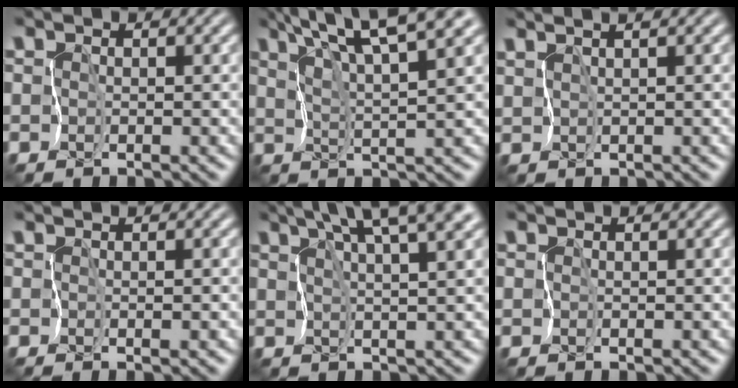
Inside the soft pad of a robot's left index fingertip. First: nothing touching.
{"total": 8.8, "force": [6.3, 1.4, 6.1], "torque": [-0.106, 0.021, 0.084]}
{"total": 3.4, "force": [2.6, 0.4, 2.1], "torque": [-0.038, 0.017, 0.035]}
{"total": 0.0}
{"total": 9.7, "force": [6.3, 2.5, 6.8], "torque": [-0.103, 0.028, 0.080]}
{"total": 0.0}